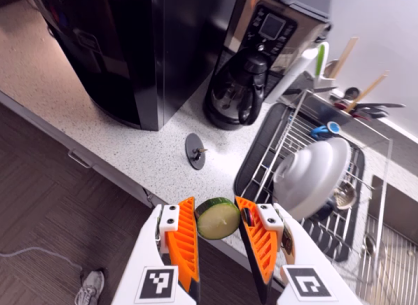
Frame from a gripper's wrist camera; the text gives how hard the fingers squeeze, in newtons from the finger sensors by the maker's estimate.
{"total": 9.0, "left": 9.2, "right": 8.8}